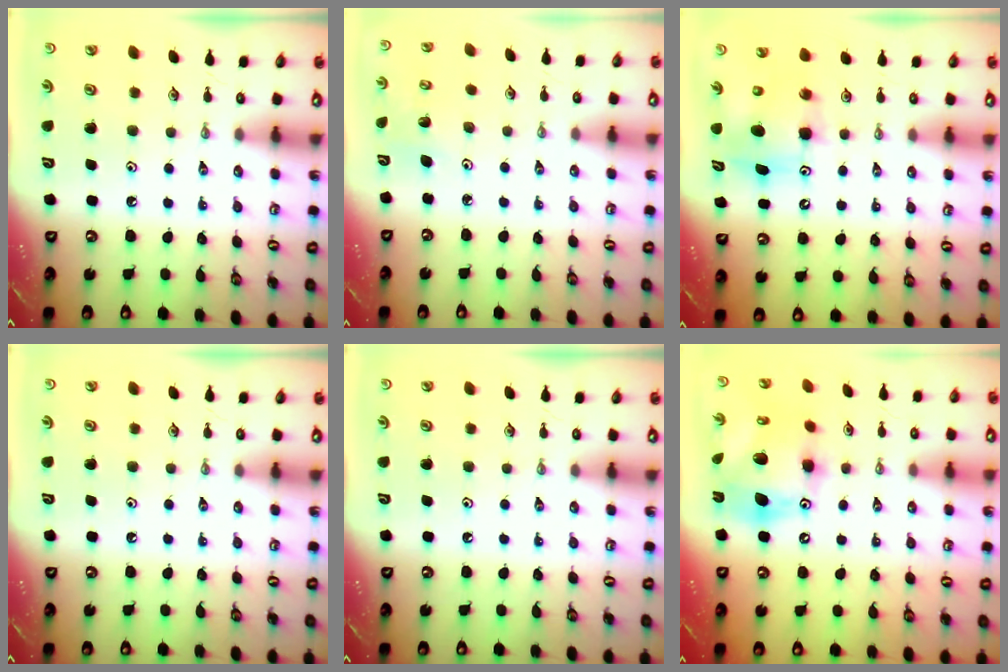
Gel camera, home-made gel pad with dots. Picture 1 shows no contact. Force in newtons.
{"total": 2.8, "press": 2.8, "slide": 0.2}
{"total": 8.0, "press": 7.8, "slide": 1.9}
{"total": 0.0}
{"total": 0.0}
{"total": 15.6, "press": 15.5, "slide": 1.6}